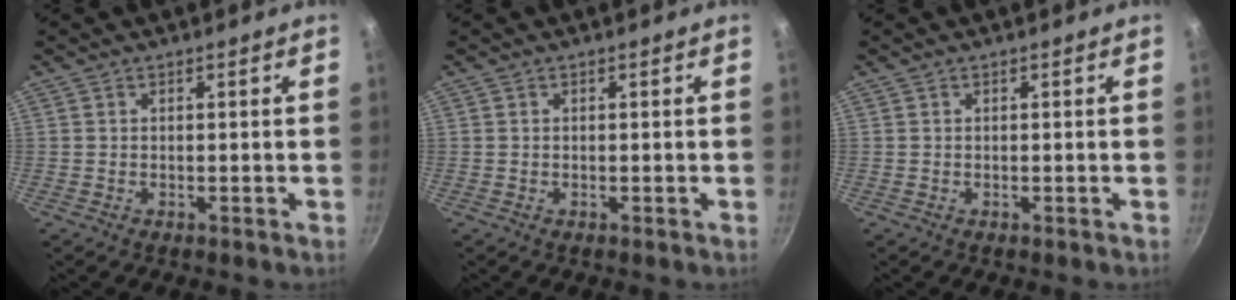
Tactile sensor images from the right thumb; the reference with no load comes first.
{"total": 0.0}
{"total": 0.0}